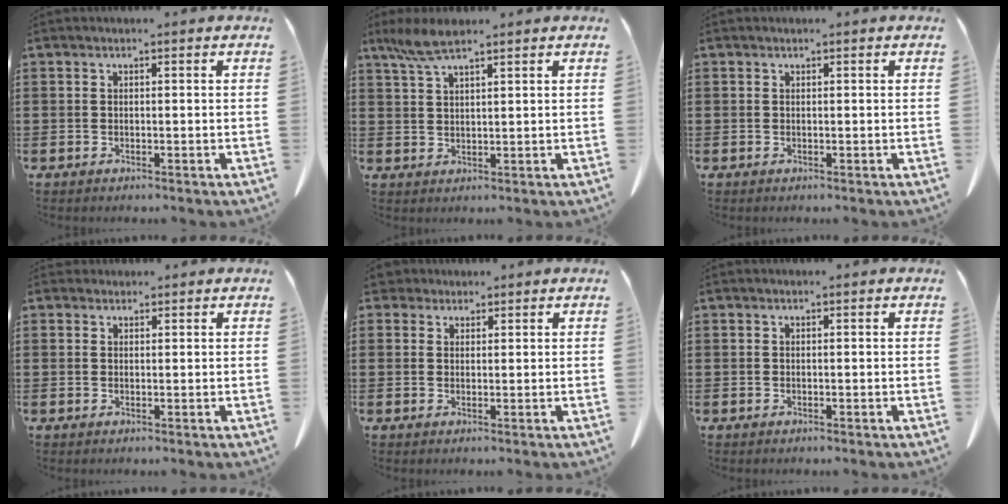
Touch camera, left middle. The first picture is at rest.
{"total": 4.7, "force": [3.3, 0.8, 3.3], "torque": [-0.079, -0.003, 0.058]}
{"total": 0.0}
{"total": 0.9, "force": [0.8, 0.4, 0.0], "torque": [-0.001, 0.001, 0.016]}
{"total": 2.3, "force": [1.9, 1.2, 0.5], "torque": [-0.010, 0.006, 0.036]}
{"total": 0.0}